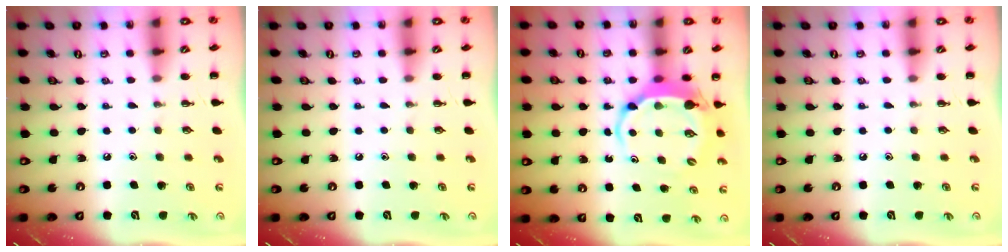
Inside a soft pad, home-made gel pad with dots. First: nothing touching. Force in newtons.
{"total": 0.0}
{"total": 6.1, "press": 6.0, "slide": 0.9}
{"total": 0.0}